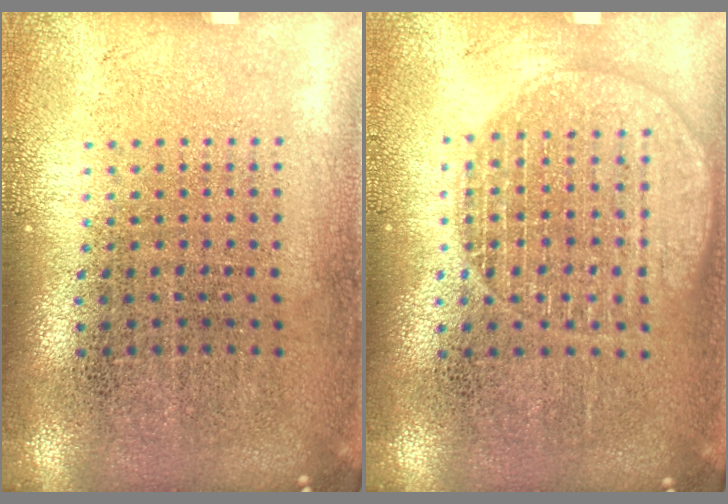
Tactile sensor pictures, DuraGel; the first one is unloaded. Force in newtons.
{"total": 1.3, "press": 1.3, "slide": 0.1}